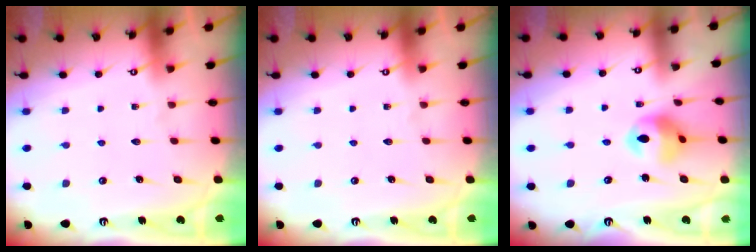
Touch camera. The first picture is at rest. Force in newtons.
{"total": 0.0}
{"total": 11.3, "press": 11.2, "slide": 1.2}